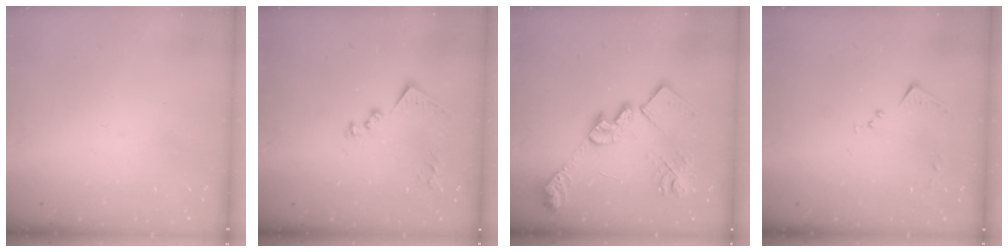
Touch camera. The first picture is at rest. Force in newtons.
{"total": 10.4, "press": 10.4, "slide": 0.3}
{"total": 21.1, "press": 21.1, "slide": 1.0}
{"total": 6.2, "press": 6.1, "slide": 0.7}